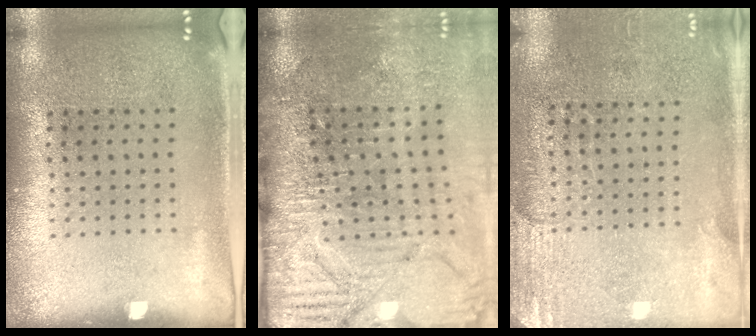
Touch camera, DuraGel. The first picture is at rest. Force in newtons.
{"total": 4.4, "press": 3.8, "slide": 2.2}
{"total": 2.6, "press": 2.3, "slide": 1.2}